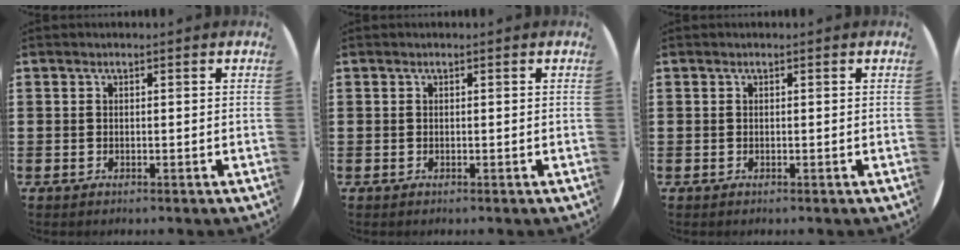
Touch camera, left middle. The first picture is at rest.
{"total": 0.0}
{"total": 0.0}